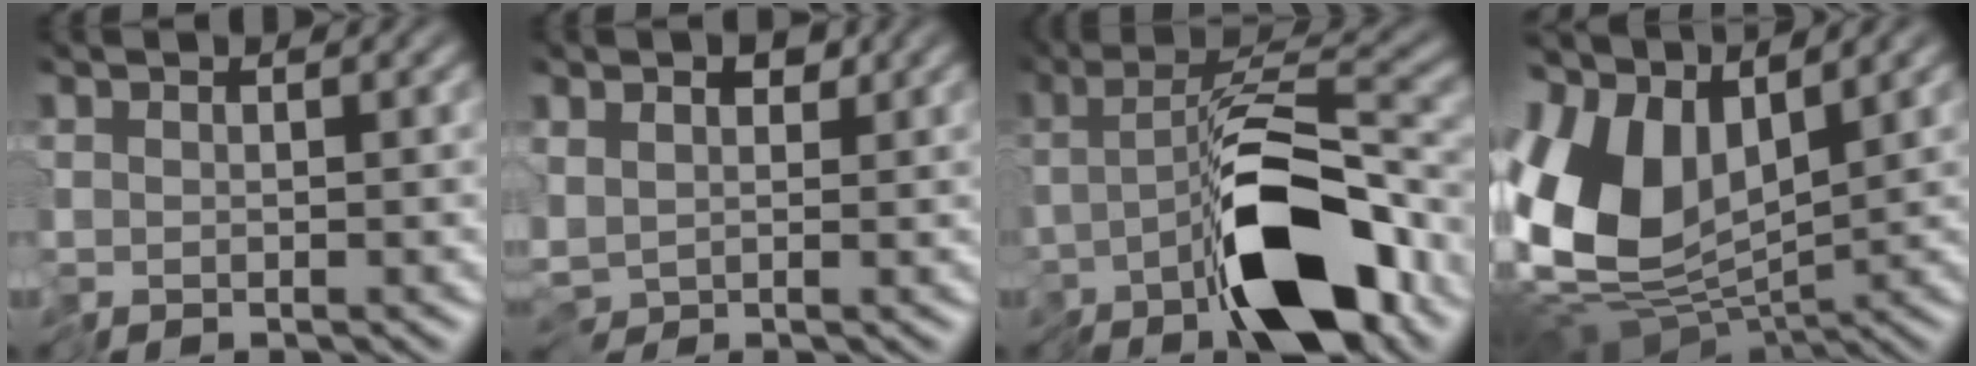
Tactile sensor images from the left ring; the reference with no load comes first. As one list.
[{"total": 4.1, "force": [0.6, 2.9, 2.8], "torque": [-0.058, 0.002, 0.008]}, {"total": 11.0, "force": [-4.3, 3.6, 9.5], "torque": [-0.147, -0.002, -0.078]}, {"total": 11.3, "force": [0.5, 7.1, 8.8], "torque": [-0.199, -0.004, 0.000]}]